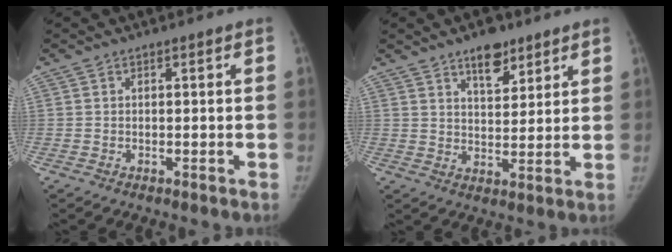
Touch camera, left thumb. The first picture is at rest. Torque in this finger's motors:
{"motor_torque": [0.49, -0.28, 0.62, -0.81, 0.22]}